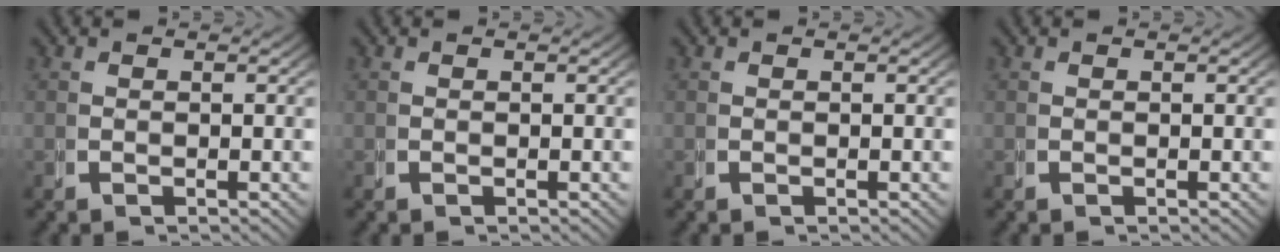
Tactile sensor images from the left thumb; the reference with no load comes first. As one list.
[{"total": 0.0}, {"total": 0.0}, {"total": 0.0}]